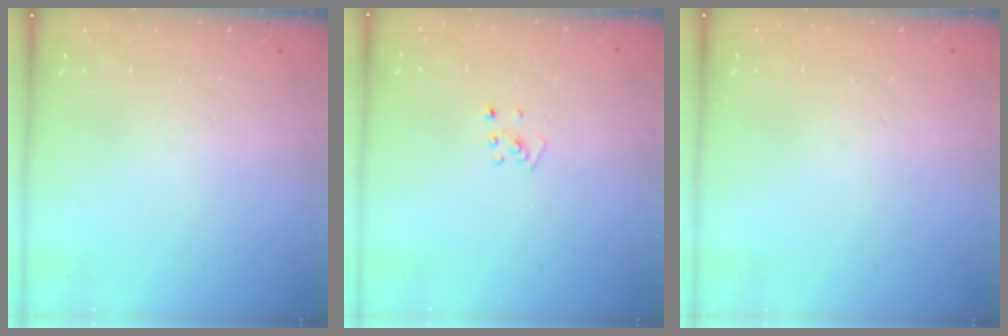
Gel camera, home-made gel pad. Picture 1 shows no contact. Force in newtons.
{"total": 3.7, "press": 3.7, "slide": 0.4}
{"total": 0.0}